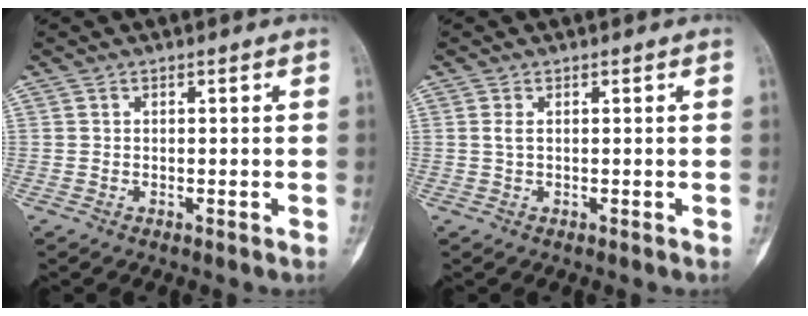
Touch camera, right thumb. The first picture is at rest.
{"total": 1.0, "force": [0.3, 0.3, 0.8], "torque": [-0.025, 0.002, 0.008]}